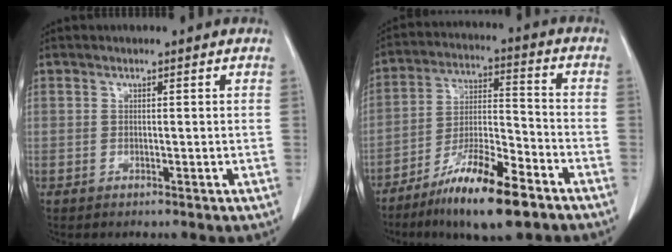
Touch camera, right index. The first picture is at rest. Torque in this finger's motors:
{"motor_torque": [1.10, -1.04, 0.60, 0.16]}